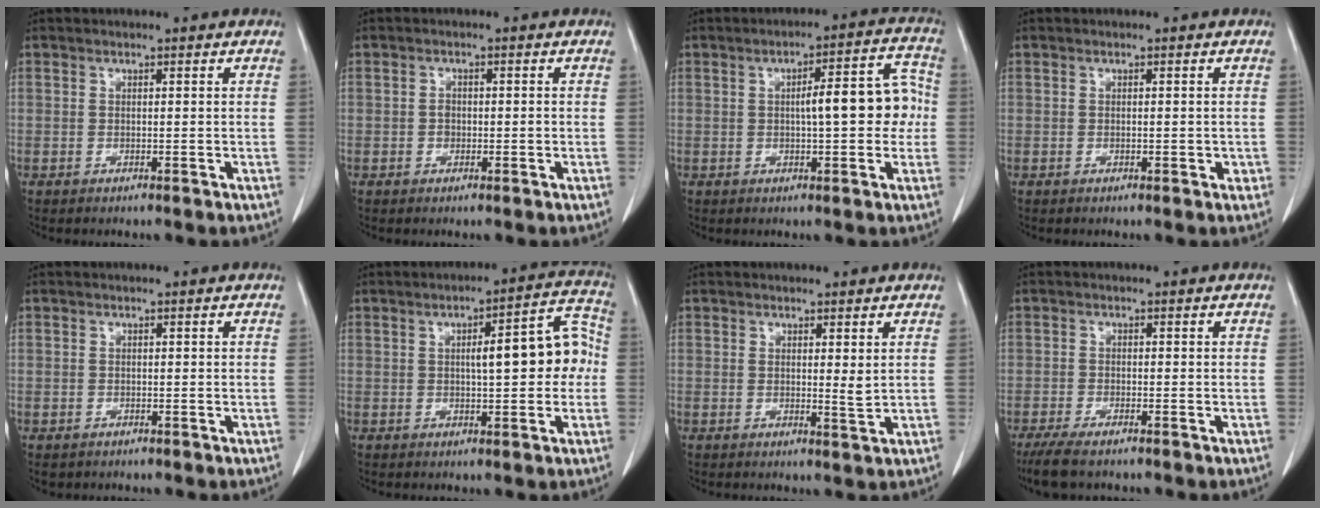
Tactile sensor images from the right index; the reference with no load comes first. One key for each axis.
{"total": 1.5, "fx": -0.3, "fy": 1.1, "fz": 1.0, "tx": -0.015, "ty": 0.003, "tz": -0.004}
{"total": 9.4, "fx": 0.3, "fy": 2.4, "fz": 9.1, "tx": -0.120, "ty": 0.031, "tz": 0.005}
{"total": 1.1, "fx": -0.2, "fy": 0.5, "fz": 1.0, "tx": -0.012, "ty": 0.001, "tz": -0.001}
{"total": 1.0, "fx": -0.4, "fy": 0.9, "fz": 0.1, "tx": -0.008, "ty": 0.004, "tz": -0.002}
{"total": 9.7, "fx": 0.5, "fy": 2.6, "fz": 9.3, "tx": -0.121, "ty": 0.036, "tz": 0.007}
{"total": 1.8, "fx": 0.6, "fy": 0.2, "fz": 1.7, "tx": -0.030, "ty": -0.008, "tz": 0.011}
{"total": 4.9, "fx": -3.8, "fy": 1.2, "fz": 2.9, "tx": -0.058, "ty": -0.013, "tz": -0.064}